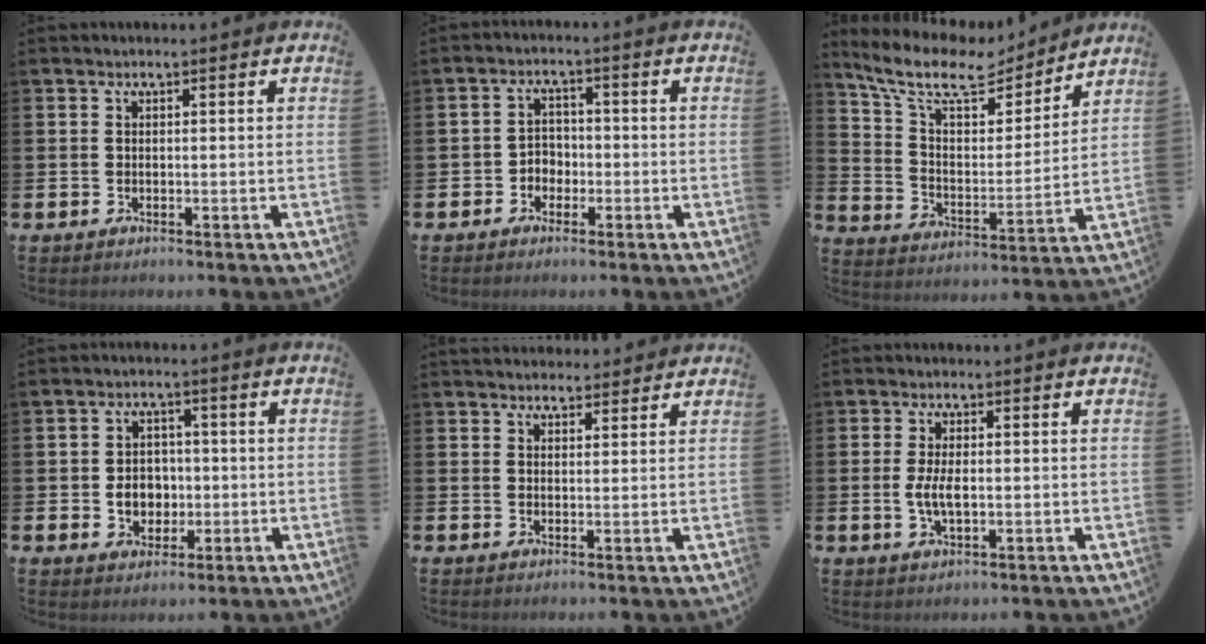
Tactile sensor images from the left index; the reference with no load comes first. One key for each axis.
{"total": 2.9, "fx": -1.6, "fy": 2.3, "fz": 0.7, "tx": -0.013, "ty": 0.005, "tz": -0.039}
{"total": 10.5, "fx": 8.6, "fy": 4.0, "fz": 4.5, "tx": -0.113, "ty": -0.057, "tz": 0.144}
{"total": 4.4, "fx": -0.5, "fy": 3.7, "fz": 2.3, "tx": -0.031, "ty": 0.001, "tz": -0.019}
{"total": 2.8, "fx": 2.7, "fy": 0.8, "fz": -0.1, "tx": 0.006, "ty": -0.013, "tz": 0.047}
{"total": 3.6, "fx": -0.1, "fy": 1.6, "fz": 3.2, "tx": -0.062, "ty": -0.001, "tz": -0.008}